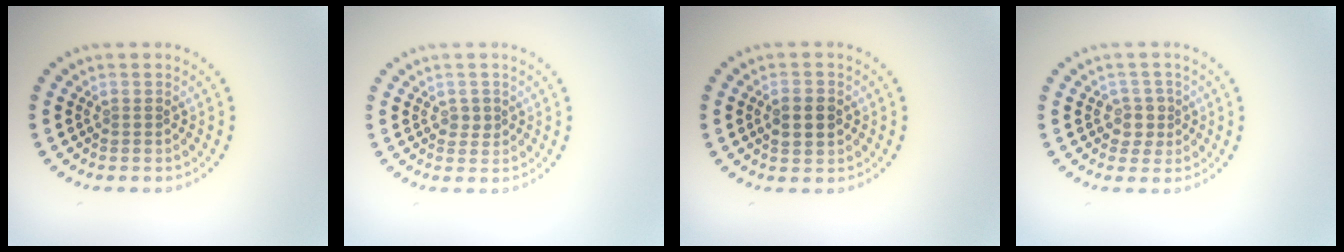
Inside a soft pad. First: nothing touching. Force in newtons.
{"total": 1.1, "press": 1.1, "slide": 0.3}
{"total": 3.2, "press": 3.2, "slide": 0.1}
{"total": 2.0, "press": 1.6, "slide": 1.1}